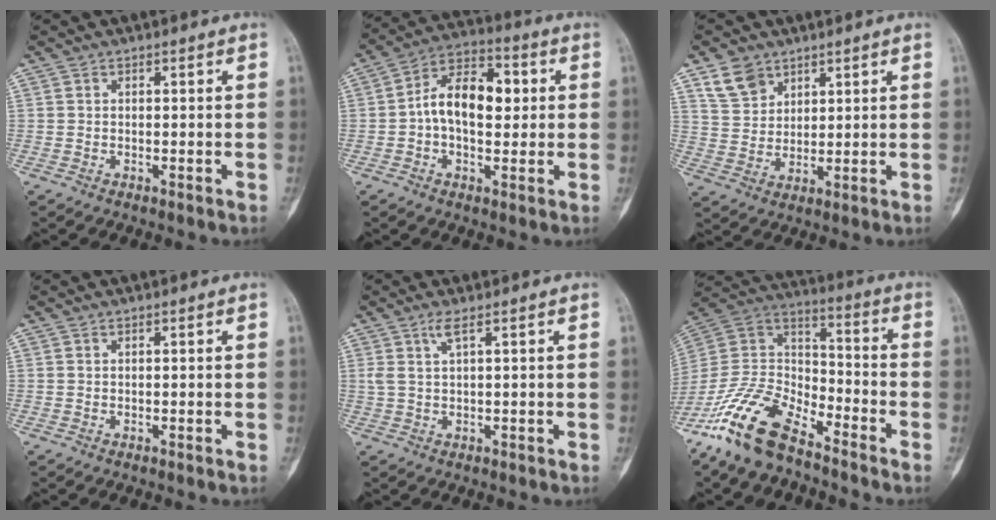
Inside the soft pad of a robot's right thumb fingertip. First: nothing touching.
{"total": 12.8, "force": [0.7, 7.8, 10.2], "torque": [-0.147, 0.027, 0.003]}
{"total": 6.7, "force": [4.3, 4.7, 2.2], "torque": [-0.024, -0.020, 0.091]}
{"total": 0.0}
{"total": 2.5, "force": [1.3, 0.0, 2.1], "torque": [-0.058, -0.001, 0.033]}
{"total": 16.7, "force": [-12.1, 6.9, 9.2], "torque": [-0.172, 0.071, -0.237]}